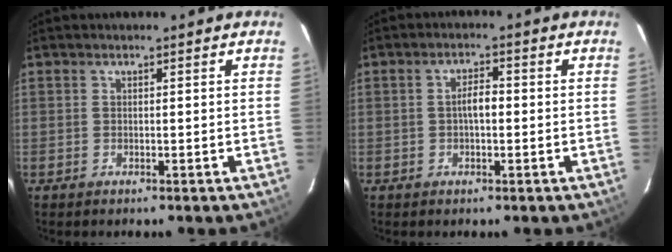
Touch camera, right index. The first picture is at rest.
{"total": 2.9, "force": [-0.2, 1.2, 2.7], "torque": [-0.049, 0.009, -0.002]}